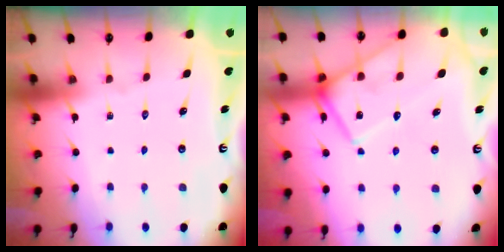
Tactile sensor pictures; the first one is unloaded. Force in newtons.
{"total": 15.6, "press": 15.6, "slide": 0.9}